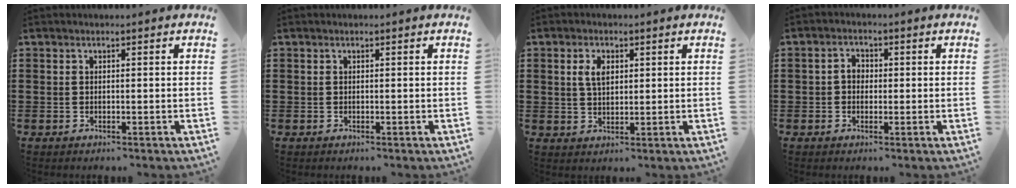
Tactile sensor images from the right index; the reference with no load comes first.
{"total": 0.0}
{"total": 3.5, "force": [1.0, 1.9, 2.7], "torque": [-0.060, 0.010, 0.017]}
{"total": 2.4, "force": [-0.1, 1.7, 1.6], "torque": [-0.034, 0.006, -0.004]}